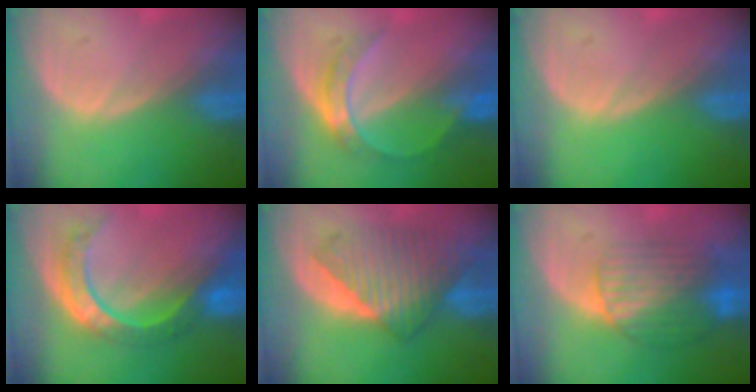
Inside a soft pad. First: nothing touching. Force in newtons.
{"total": 5.0, "press": 4.7, "slide": 1.6}
{"total": 0.0}
{"total": 8.8, "press": 7.3, "slide": 4.9}
{"total": 8.0, "press": 7.9, "slide": 1.4}
{"total": 8.1, "press": 7.4, "slide": 3.2}